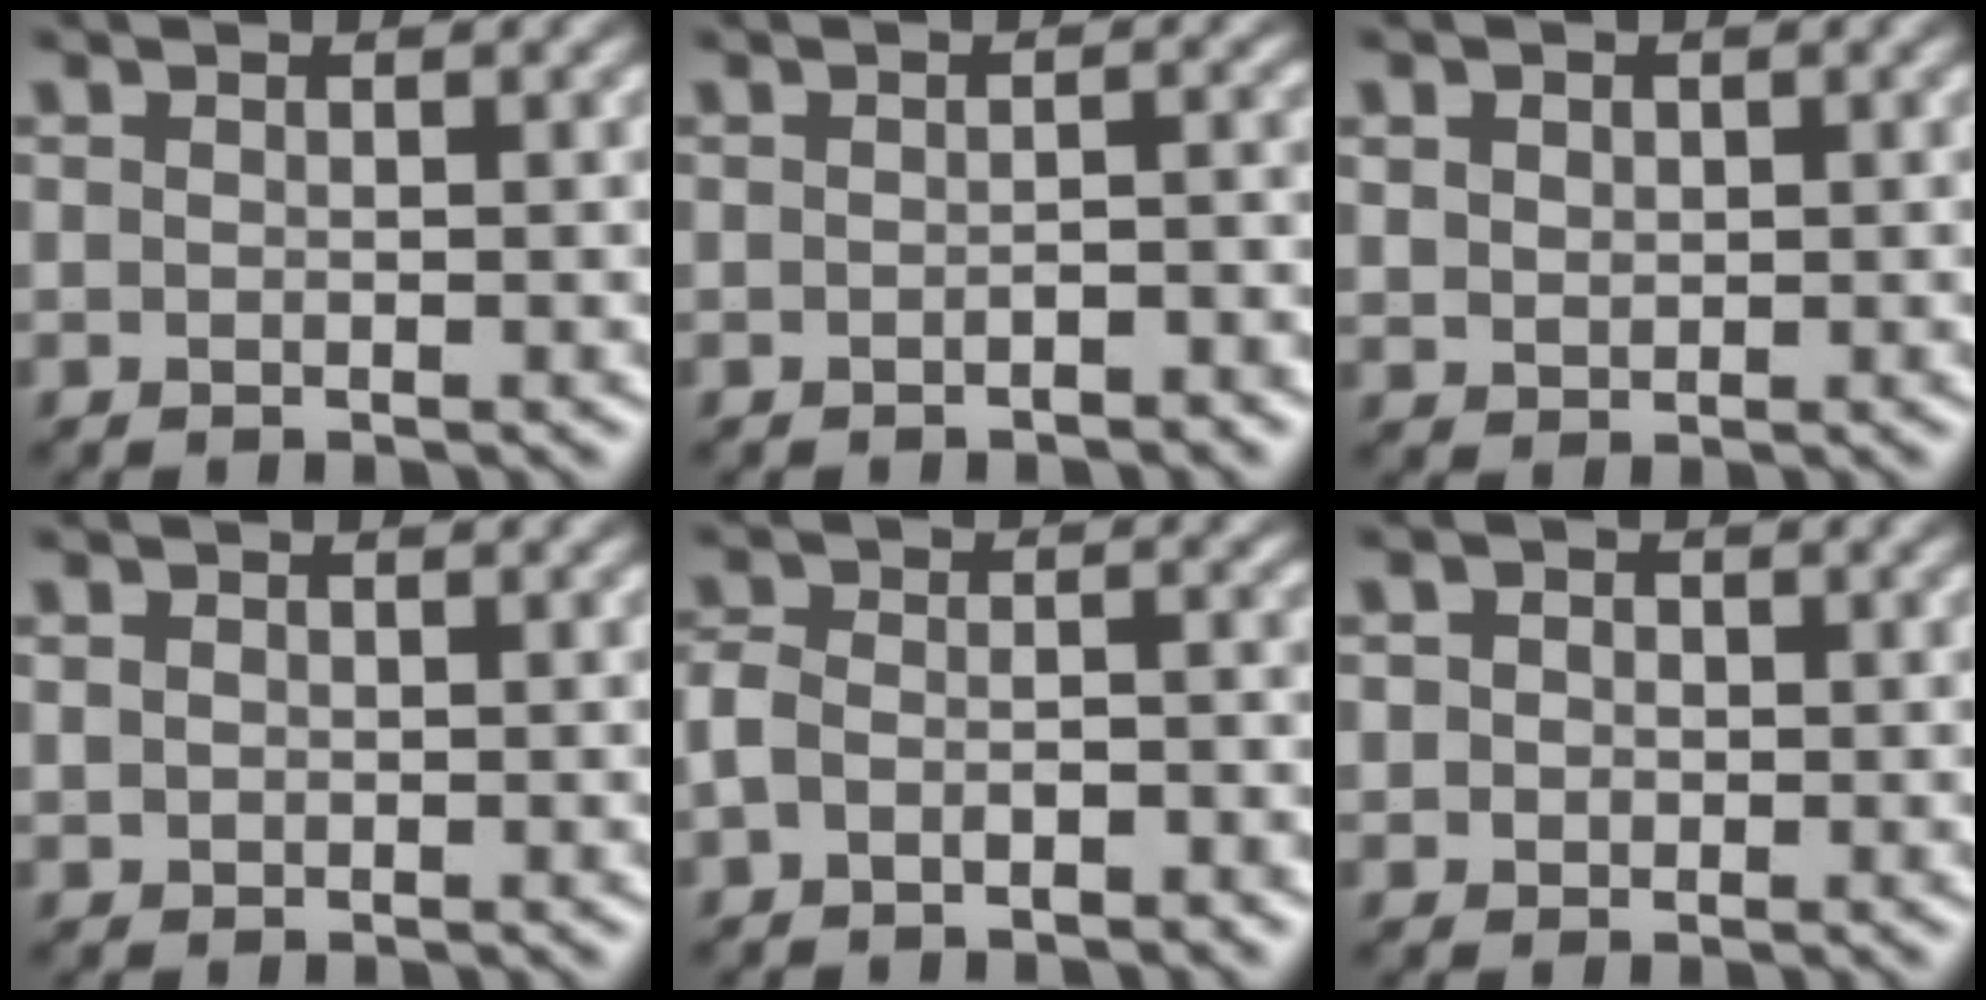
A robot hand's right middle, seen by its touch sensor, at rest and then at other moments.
{"total": 1.5, "force": [-1.0, 0.5, 1.1], "torque": [-0.017, 0.004, -0.015]}
{"total": 1.8, "force": [0.8, 1.4, 0.8], "torque": [-0.018, 0.006, 0.016]}
{"total": 0.8, "force": [0.2, 0.7, 0.3], "torque": [-0.005, -0.001, 0.002]}
{"total": 4.2, "force": [-2.2, 2.4, 2.7], "torque": [-0.047, 0.005, -0.048]}
{"total": 2.7, "force": [0.7, 2.3, 1.1], "torque": [-0.006, 0.010, -0.003]}